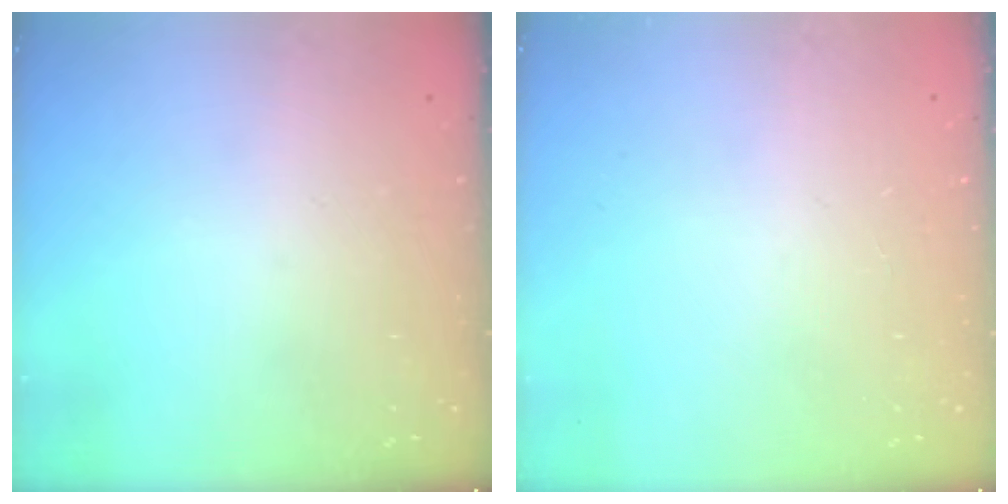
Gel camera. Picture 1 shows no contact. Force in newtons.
{"total": 0.0}